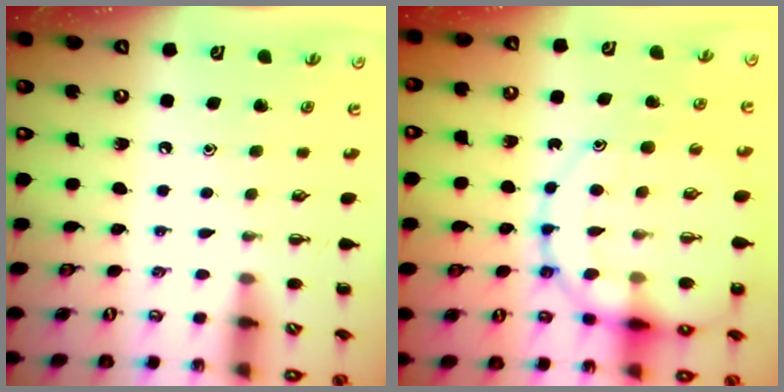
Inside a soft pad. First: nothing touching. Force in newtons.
{"total": 20.6, "press": 20.4, "slide": 2.8}